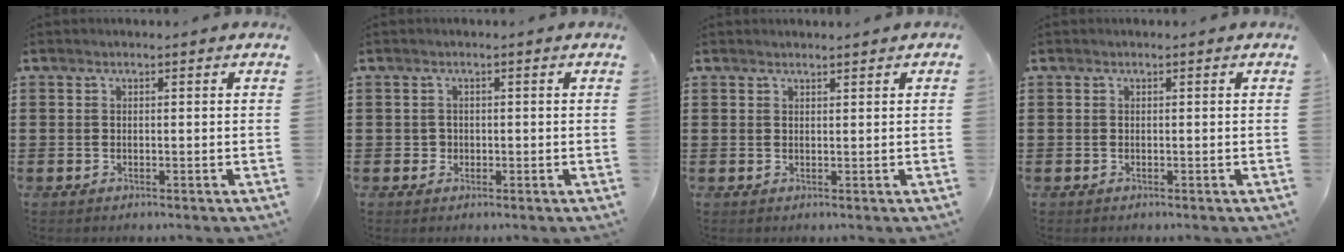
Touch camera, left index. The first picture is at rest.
{"total": 1.2, "force": [0.1, 1.1, 0.3], "torque": [-0.010, 0.005, 0.001]}
{"total": 0.9, "force": [0.9, 0.0, 0.1], "torque": [-0.004, -0.001, 0.018]}
{"total": 0.0}